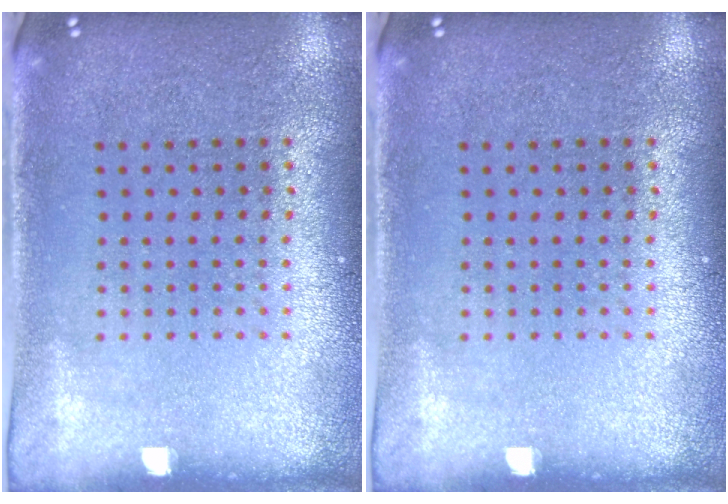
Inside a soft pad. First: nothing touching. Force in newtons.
{"total": 0.0}